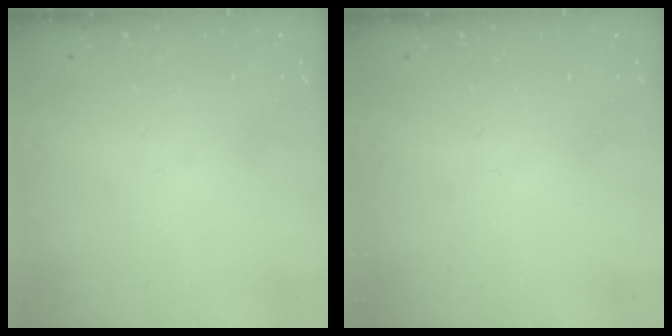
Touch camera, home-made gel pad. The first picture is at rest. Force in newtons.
{"total": 0.0}